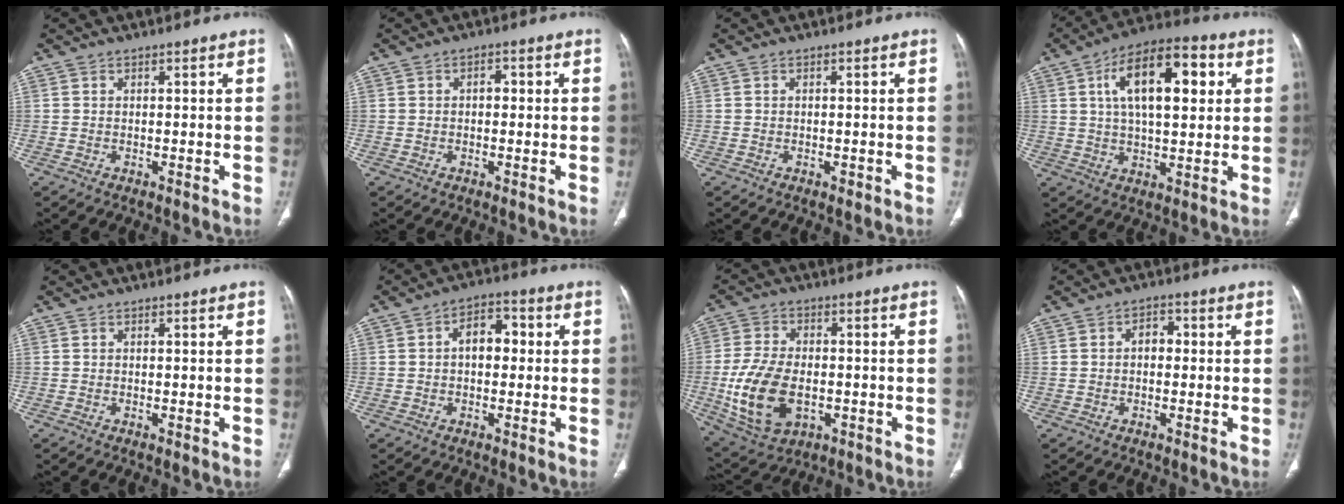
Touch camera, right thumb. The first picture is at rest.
{"total": 1.9, "force": [0.1, 1.2, 1.4], "torque": [-0.018, 0.009, -0.002]}
{"total": 0.7, "force": [-0.3, 0.4, 0.5], "torque": [-0.006, 0.000, -0.004]}
{"total": 16.6, "force": [4.8, 7.6, 14.0], "torque": [-0.209, 0.009, 0.073]}
{"total": 0.0}
{"total": 6.7, "force": [0.5, 4.3, 5.1], "torque": [-0.060, 0.023, -0.001]}
{"total": 14.8, "force": [-2.9, 9.1, 11.3], "torque": [-0.215, 0.002, -0.039]}
{"total": 2.5, "force": [-0.1, 1.8, 1.7], "torque": [-0.017, 0.011, -0.006]}